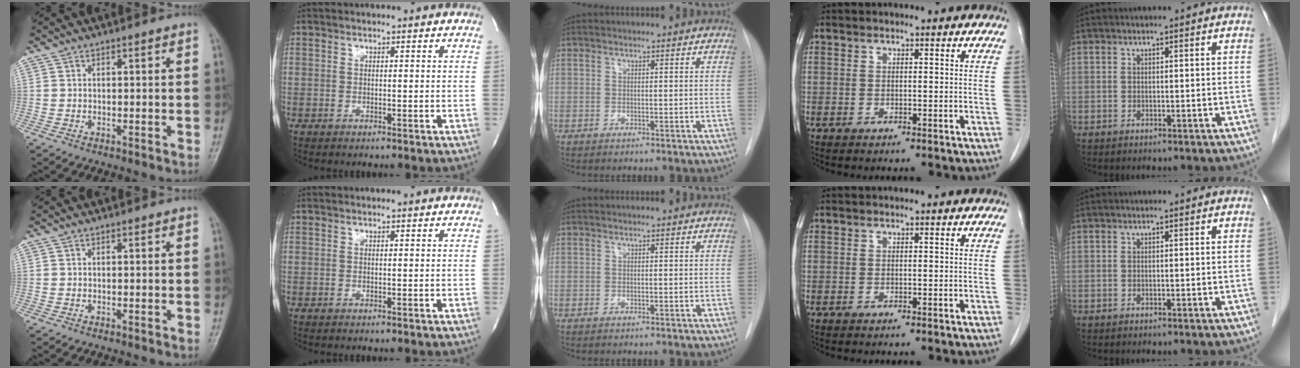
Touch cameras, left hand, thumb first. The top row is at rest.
{}